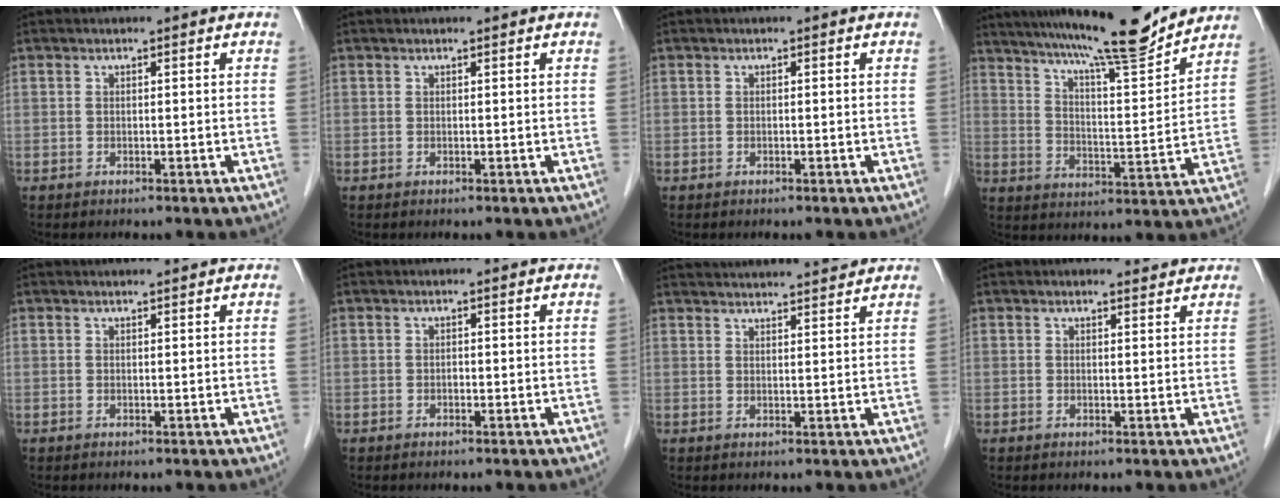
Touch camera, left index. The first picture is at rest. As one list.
[{"total": 0.6, "force": [0.5, -0.1, 0.2], "torque": [-0.009, 0.000, 0.011]}, {"total": 0.0}, {"total": 16.2, "force": [14.3, 0.2, 7.6], "torque": [-0.125, -0.004, 0.216]}, {"total": 1.0, "force": [1.0, -0.1, 0.1], "torque": [-0.005, 0.003, 0.019]}, {"total": 0.0}, {"total": 12.2, "force": [11.7, 0.2, 3.5], "torque": [-0.054, 0.018, 0.157]}, {"total": 1.9, "force": [1.8, 0.6, 0.3], "torque": [-0.012, 0.002, 0.023]}]